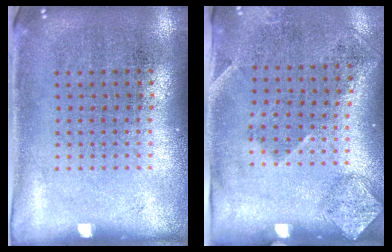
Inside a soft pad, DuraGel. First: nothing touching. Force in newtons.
{"total": 1.9, "press": 1.2, "slide": 1.4}